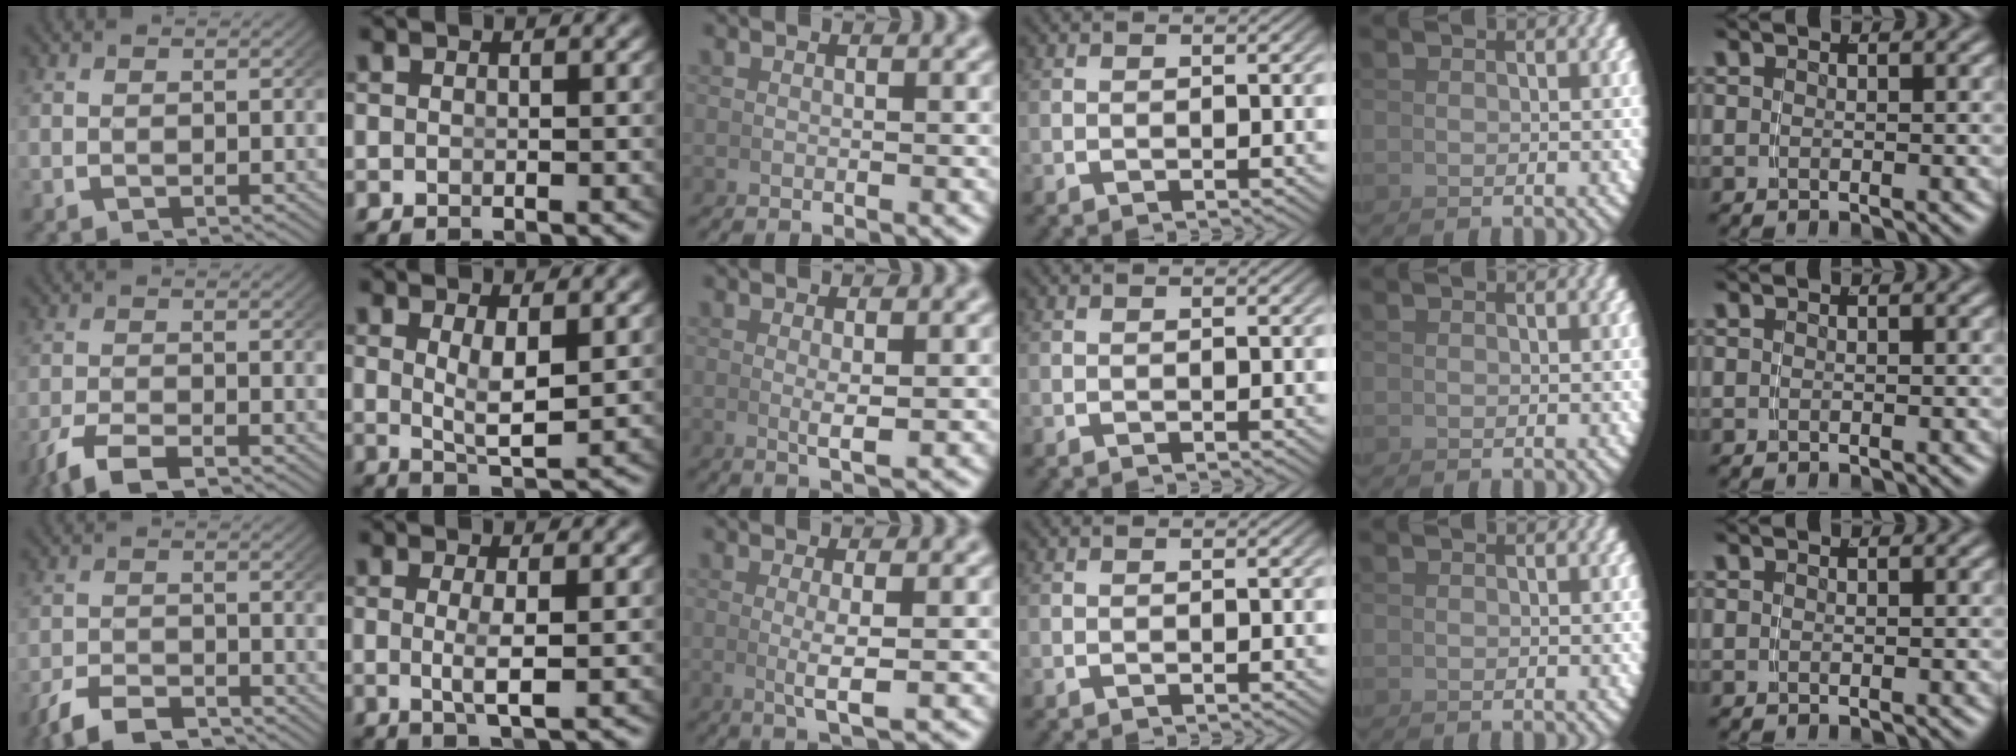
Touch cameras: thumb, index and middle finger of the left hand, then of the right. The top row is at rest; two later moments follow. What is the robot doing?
{"motion": "grasp_and_lifting", "object": "photo album"}